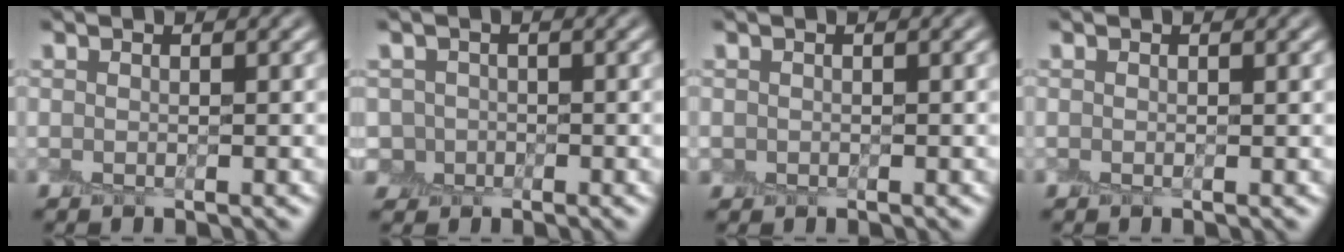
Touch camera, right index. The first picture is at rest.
{"total": 2.0, "force": [-0.5, 1.9, 0.3], "torque": [0.002, 0.000, -0.013]}
{"total": 0.6, "force": [-0.1, 0.6, 0.0], "torque": [0.002, -0.002, -0.004]}
{"total": 0.0}